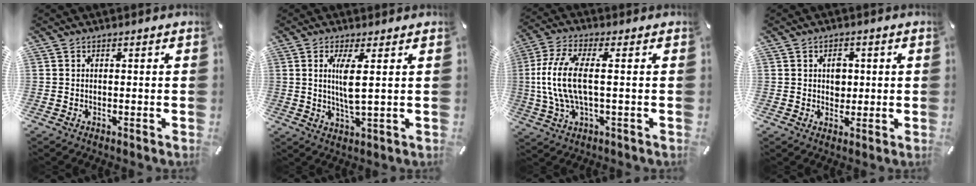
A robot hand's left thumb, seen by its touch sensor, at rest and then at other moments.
{"total": 6.5, "force": [1.3, 1.1, 6.3], "torque": [-0.139, -0.009, 0.016]}
{"total": 11.8, "force": [0.4, 4.1, 11.1], "torque": [-0.240, -0.013, 0.005]}
{"total": 4.0, "force": [0.6, 3.3, 2.2], "torque": [-0.014, -0.006, 0.002]}